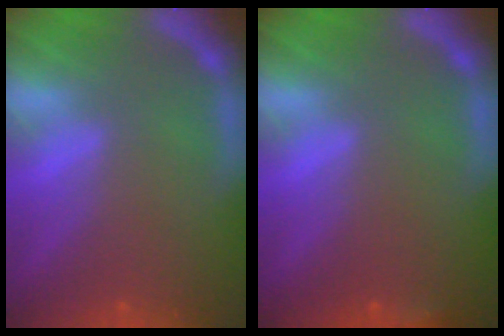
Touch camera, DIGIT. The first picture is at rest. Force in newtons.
{"total": 0.9}